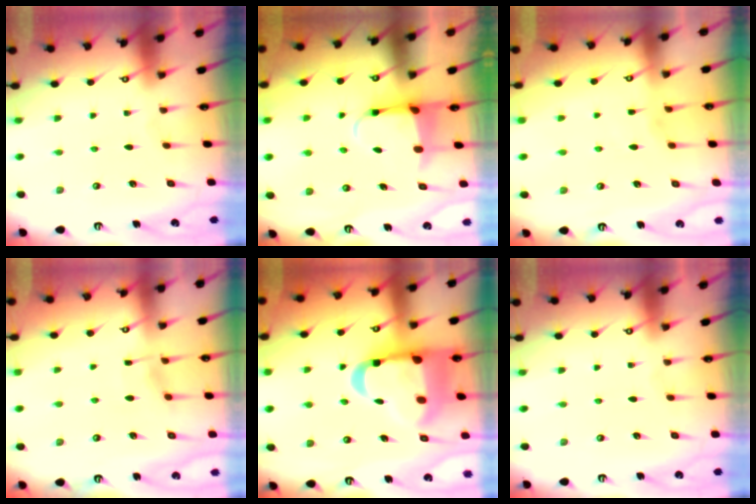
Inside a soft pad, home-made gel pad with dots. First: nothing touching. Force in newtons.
{"total": 4.0, "press": 3.8, "slide": 1.1}
{"total": 1.6, "press": 1.5, "slide": 0.4}
{"total": 4.5, "press": 4.5, "slide": 0.6}
{"total": 19.6, "press": 19.4, "slide": 2.4}
{"total": 0.0}